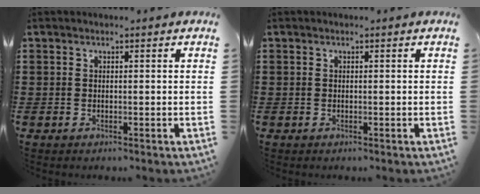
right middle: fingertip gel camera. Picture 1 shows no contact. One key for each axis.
{"total": 0.0}